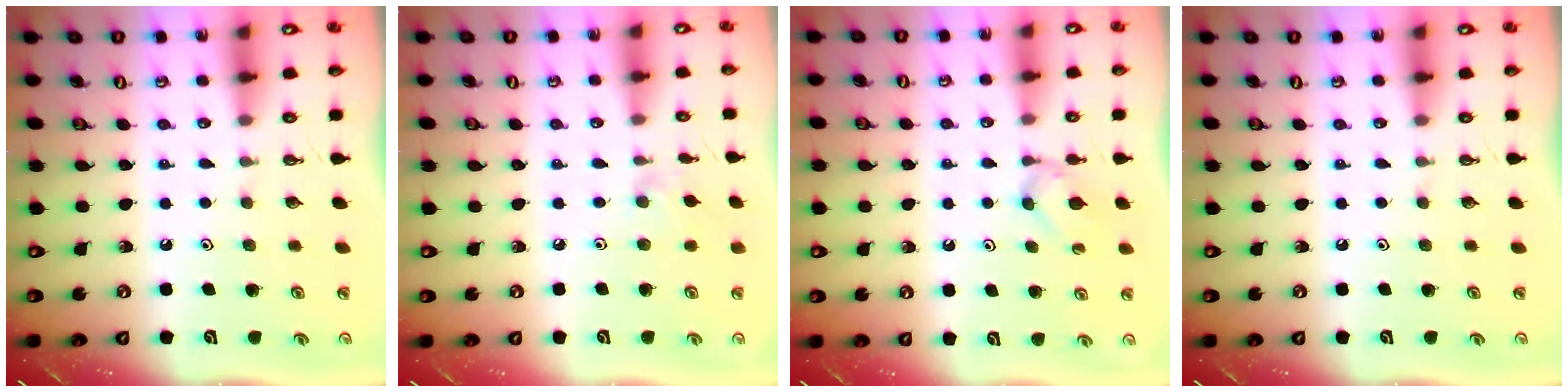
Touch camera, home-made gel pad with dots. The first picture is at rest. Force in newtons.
{"total": 3.4, "press": 3.3, "slide": 0.6}
{"total": 3.0, "press": 2.9, "slide": 0.7}
{"total": 0.0}